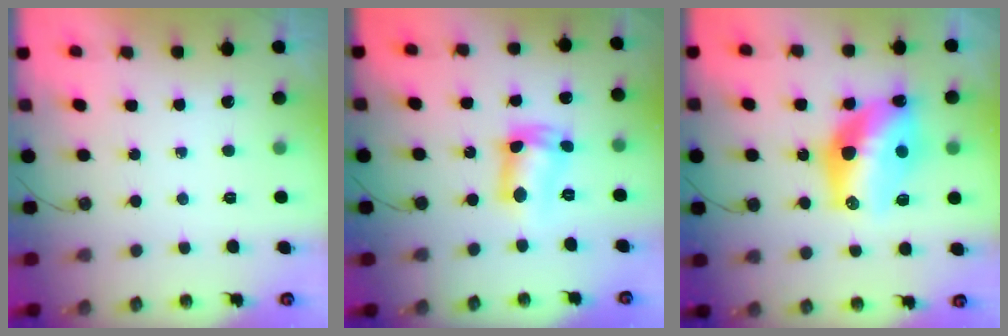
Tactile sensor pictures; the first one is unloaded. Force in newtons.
{"total": 10.8, "press": 10.1, "slide": 4.0}
{"total": 15.4, "press": 15.4, "slide": 1.1}